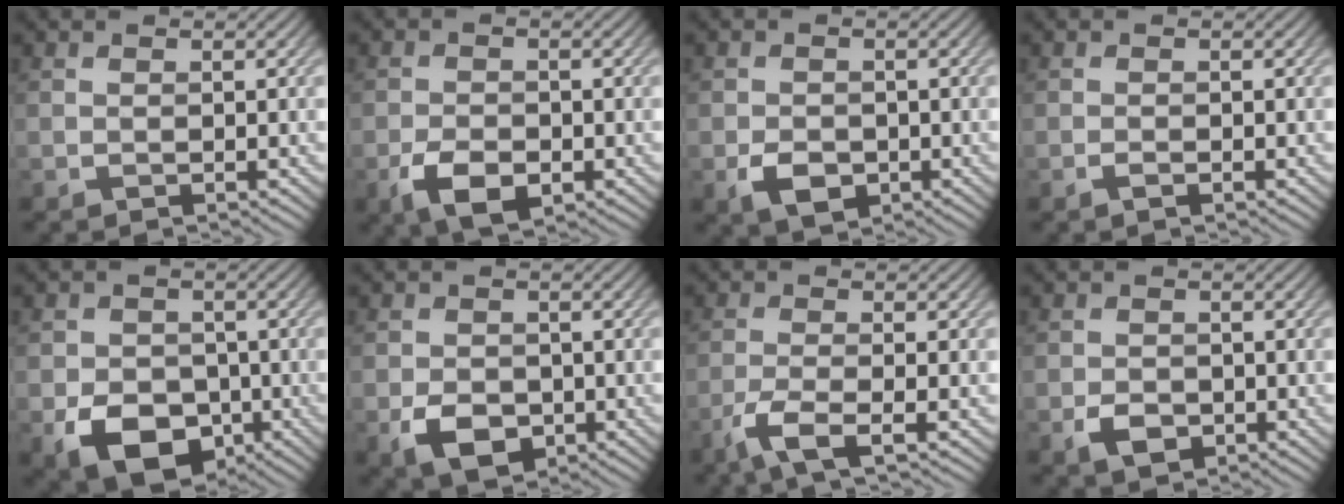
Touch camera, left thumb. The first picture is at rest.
{"total": 5.1, "force": [-2.3, 3.0, 3.4], "torque": [-0.068, -0.010, -0.046]}
{"total": 3.4, "force": [-1.3, 2.4, 2.0], "torque": [-0.040, -0.011, -0.027]}
{"total": 0.8, "force": [-0.5, 0.2, 0.6], "torque": [-0.012, 0.000, -0.009]}
{"total": 7.9, "force": [-3.2, 5.8, 4.3], "torque": [-0.080, -0.021, -0.057]}
{"total": 4.7, "force": [-1.7, 3.4, 2.7], "torque": [-0.053, -0.014, -0.034]}
{"total": 4.3, "force": [-2.4, 0.8, 3.5], "torque": [-0.071, -0.004, -0.060]}
{"total": 2.7, "force": [-1.2, 1.9, 1.5], "torque": [-0.029, -0.008, -0.025]}